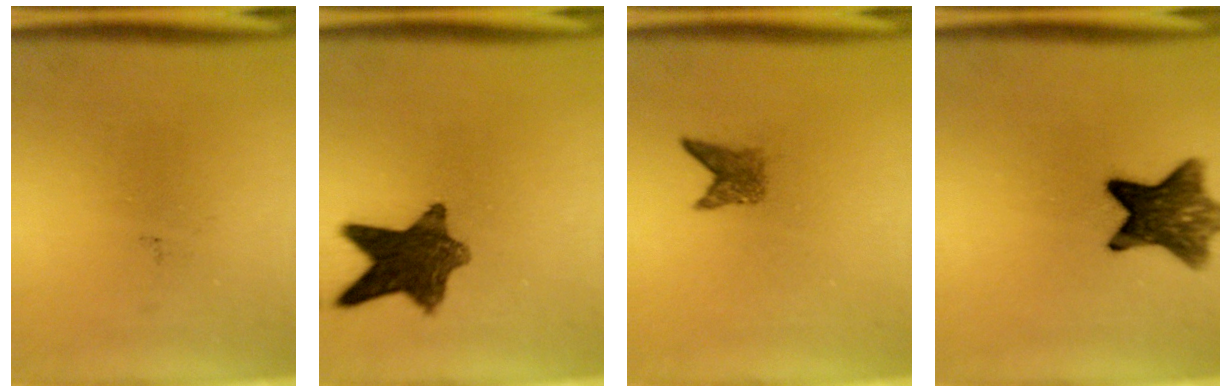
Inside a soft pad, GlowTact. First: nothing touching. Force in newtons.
{"total": 10.1}
{"total": 2.1}
{"total": 10.0}